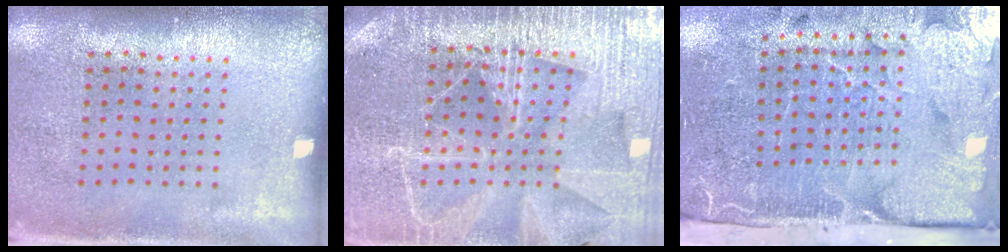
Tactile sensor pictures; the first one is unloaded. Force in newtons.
{"total": 4.5, "press": 4.2, "slide": 1.7}
{"total": 5.1, "press": 3.8, "slide": 3.3}